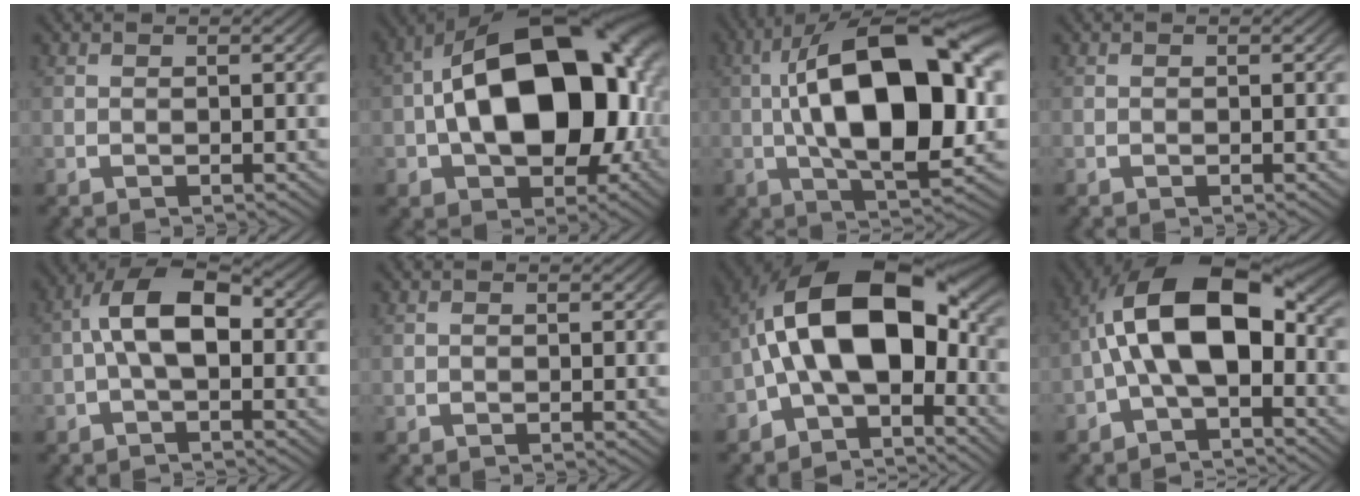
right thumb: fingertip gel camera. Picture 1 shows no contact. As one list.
[{"total": 20.7, "force": [0.2, 13.3, 15.9], "torque": [-0.277, -0.045, 0.023]}, {"total": 17.0, "force": [0.2, 8.7, 14.6], "torque": [-0.262, -0.032, 0.017]}, {"total": 0.0}, {"total": 7.3, "force": [0.1, 4.4, 5.8], "torque": [-0.109, -0.006, -0.002]}, {"total": 0.0}, {"total": 15.2, "force": [-0.7, 9.1, 12.1], "torque": [-0.228, -0.030, -0.004]}, {"total": 12.1, "force": [-0.4, 7.1, 9.7], "torque": [-0.190, -0.019, -0.002]}]